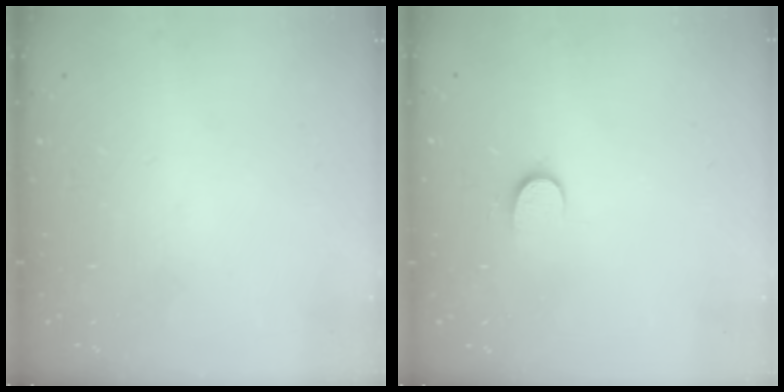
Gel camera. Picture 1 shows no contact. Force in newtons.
{"total": 6.5, "press": 6.5, "slide": 0.7}